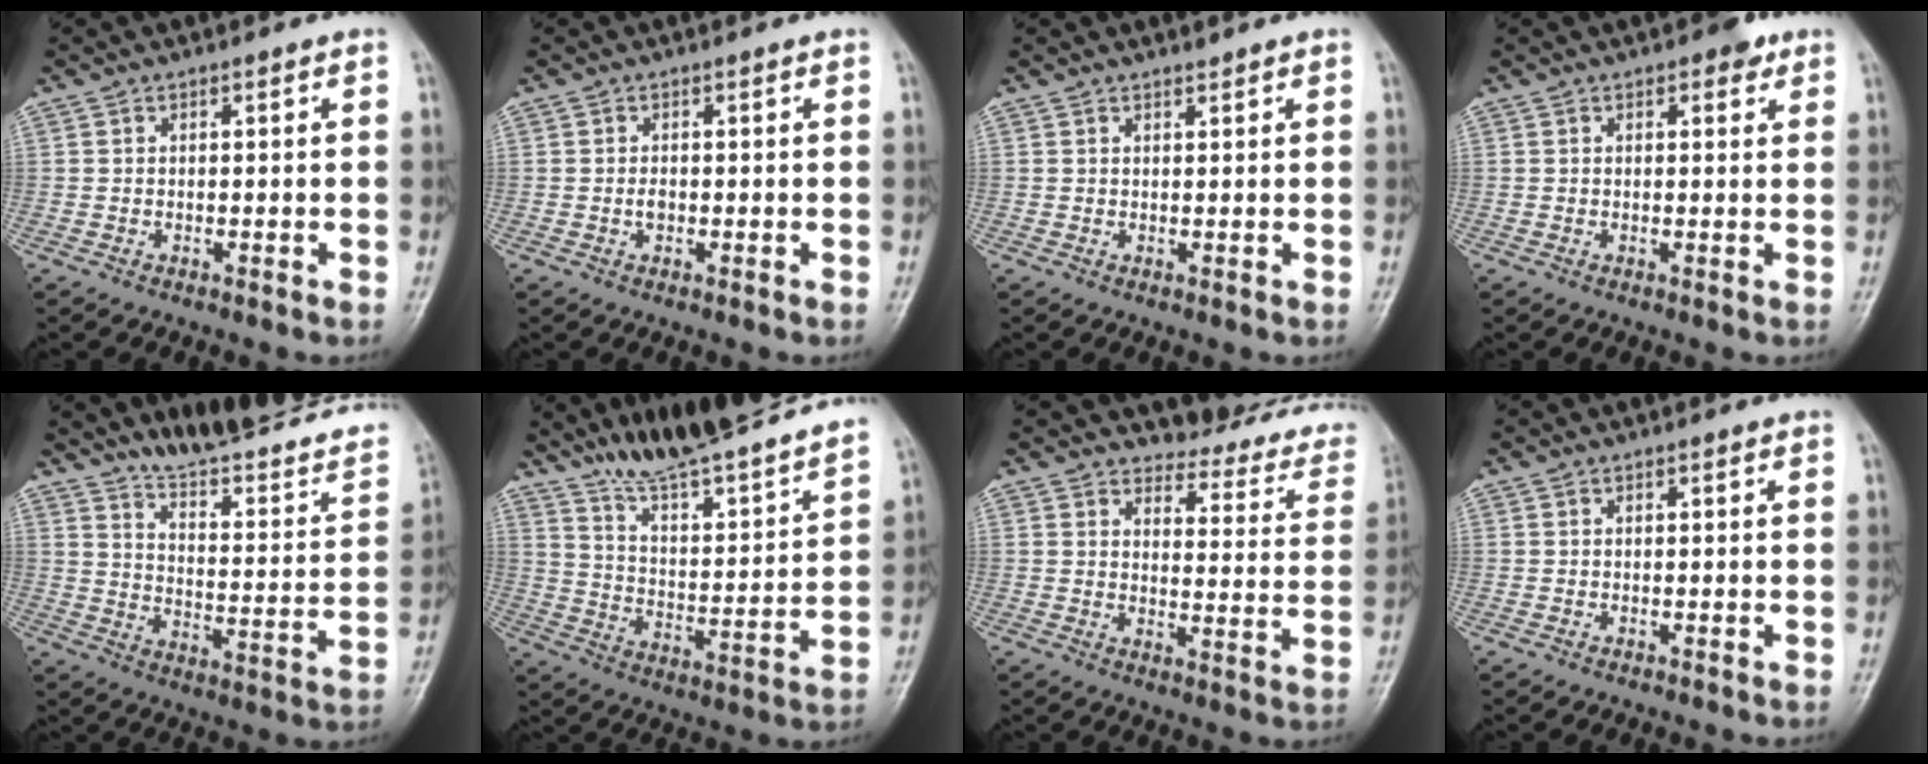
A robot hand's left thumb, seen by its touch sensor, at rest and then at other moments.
{"total": 1.1, "force": [-0.1, 0.7, 0.8], "torque": [-0.013, 0.000, -0.002]}
{"total": 0.9, "force": [0.8, 0.2, 0.2], "torque": [-0.002, -0.006, 0.014]}
{"total": 2.9, "force": [1.7, 1.6, 1.9], "torque": [-0.011, -0.003, 0.017]}
{"total": 22.4, "force": [20.2, 2.3, 9.4], "torque": [-0.106, -0.150, 0.278]}
{"total": 22.7, "force": [19.7, 2.0, 11.1], "torque": [-0.146, -0.105, 0.306]}
{"total": 16.4, "force": [15.8, 3.8, 1.9], "torque": [0.028, -0.154, 0.163]}
{"total": 0.0}